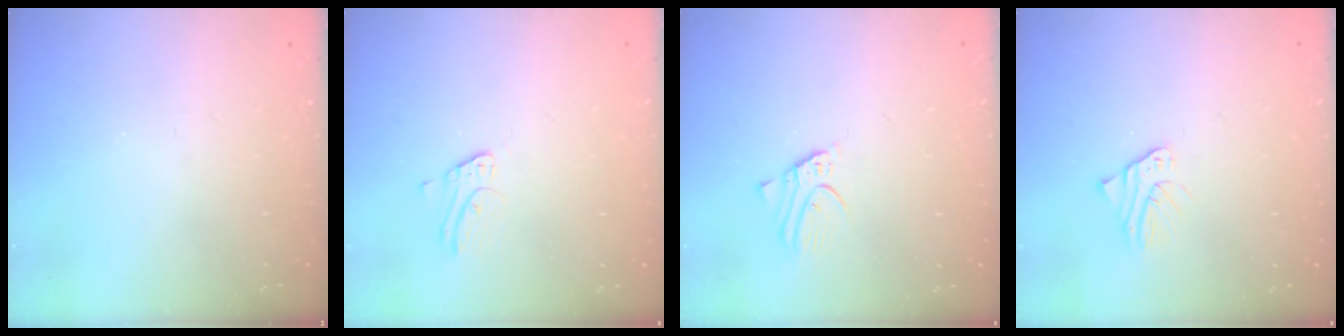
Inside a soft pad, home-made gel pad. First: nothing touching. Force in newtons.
{"total": 2.5, "press": 2.5, "slide": 0.2}
{"total": 2.7, "press": 2.7, "slide": 0.2}
{"total": 2.6, "press": 2.6, "slide": 0.1}